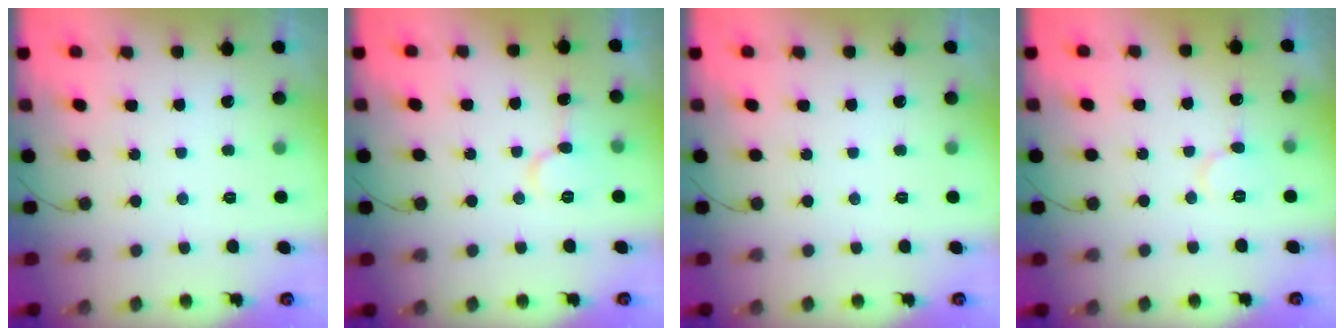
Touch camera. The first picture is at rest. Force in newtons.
{"total": 8.1, "press": 8.1, "slide": 0.8}
{"total": 0.0}
{"total": 6.2, "press": 6.2, "slide": 0.1}